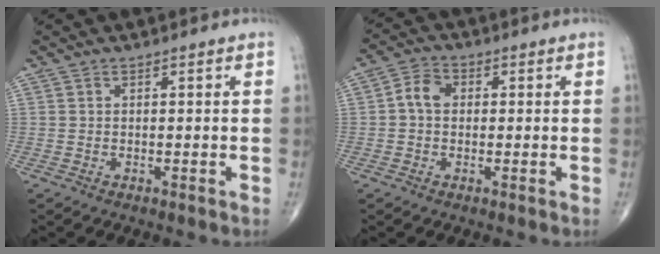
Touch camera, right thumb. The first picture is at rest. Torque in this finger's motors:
{"motor_torque": [-0.13, 0.17, 0.24, -0.01, 0.12]}